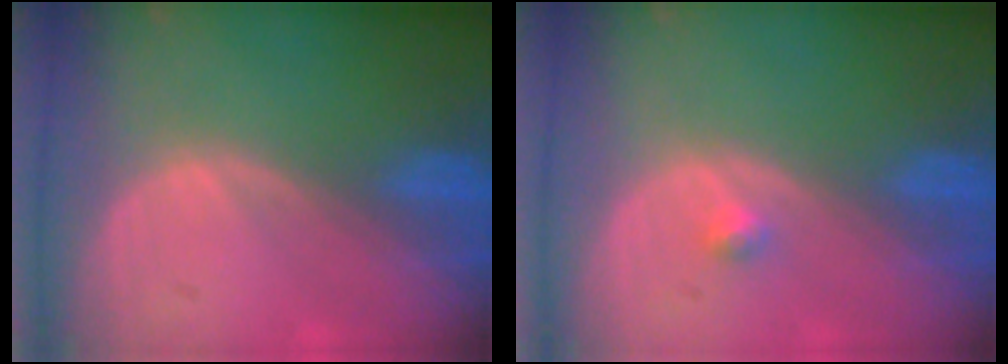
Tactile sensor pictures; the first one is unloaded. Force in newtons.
{"total": 1.2, "press": 1.1, "slide": 0.6}